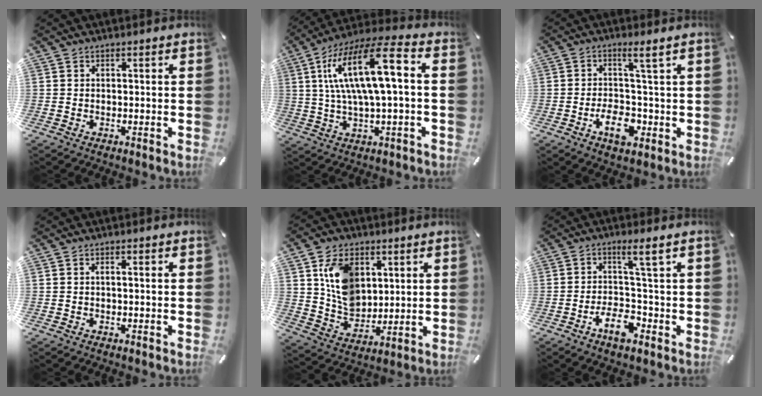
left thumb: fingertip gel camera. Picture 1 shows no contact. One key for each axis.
{"total": 17.3, "fx": 3.5, "fy": 5.1, "fz": 16.1, "tx": -0.332, "ty": -0.001, "tz": 0.048}
{"total": 8.1, "fx": -1.2, "fy": 4.0, "fz": 7.0, "tx": -0.116, "ty": 0.000, "tz": -0.023}
{"total": 1.0, "fx": 0.1, "fy": 0.2, "fz": 0.9, "tx": -0.019, "ty": 0.000, "tz": 0.001}
{"total": 11.9, "fx": 4.4, "fy": 8.9, "fz": 6.5, "tx": -0.135, "ty": -0.005, "tz": 0.086}
{"total": 8.7, "fx": -1.4, "fy": 3.9, "fz": 7.6, "tx": -0.129, "ty": 0.006, "tz": -0.029}